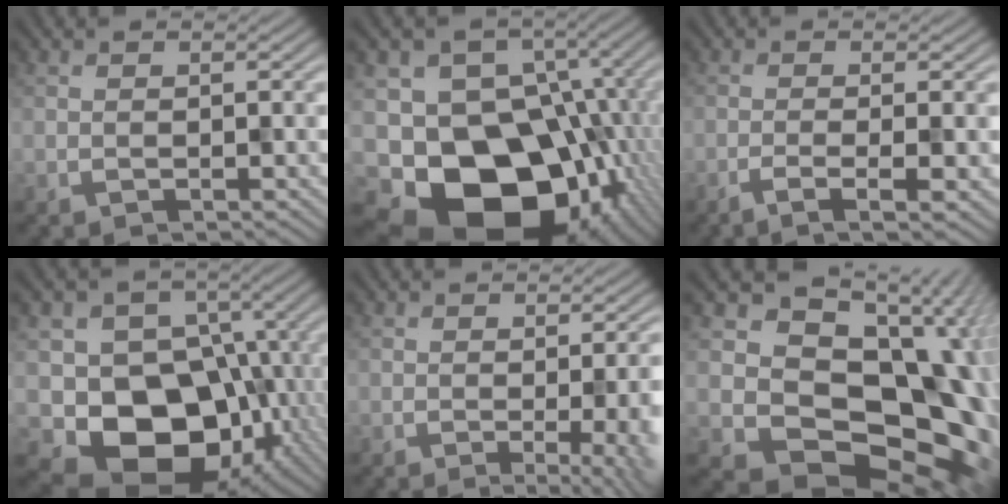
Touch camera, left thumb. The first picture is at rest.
{"total": 17.1, "force": [-6.6, 13.3, 8.6], "torque": [-0.134, -0.030, -0.085]}
{"total": 4.0, "force": [-2.1, 0.8, 3.2], "torque": [-0.043, 0.006, -0.036]}
{"total": 12.9, "force": [-3.7, 10.7, 6.1], "torque": [-0.097, -0.039, -0.058]}
{"total": 9.3, "force": [-1.9, 3.8, 8.2], "torque": [-0.054, 0.005, -0.009]}
{"total": 16.0, "force": [-0.1, 12.6, 9.9], "torque": [-0.111, -0.044, 0.046]}